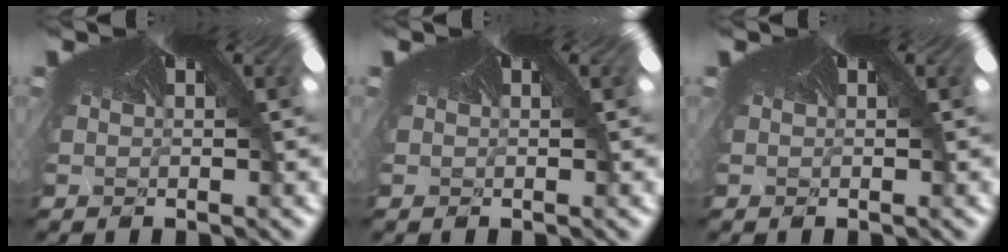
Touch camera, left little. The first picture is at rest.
{"total": 0.0}
{"total": 0.0}